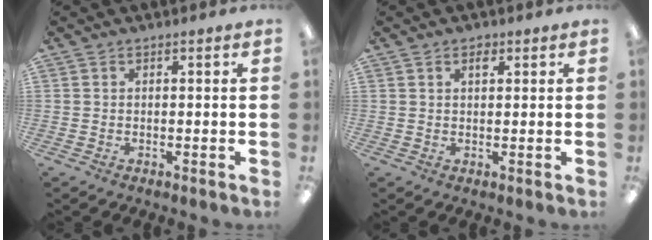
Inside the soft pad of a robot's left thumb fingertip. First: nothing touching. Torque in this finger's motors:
{"motor_torque": [-0.13, -0.03, -0.40, 0.19, 0.00]}